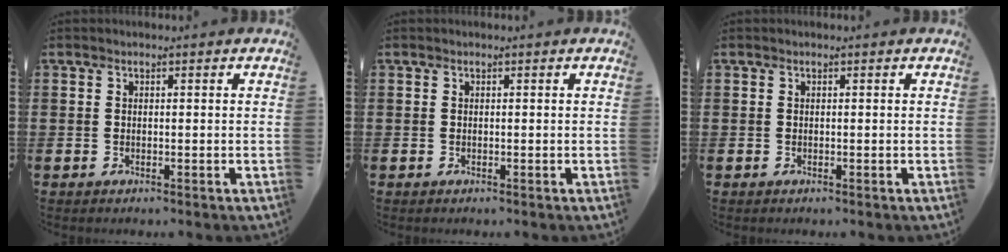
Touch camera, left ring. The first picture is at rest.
{"total": 0.0}
{"total": 0.0}